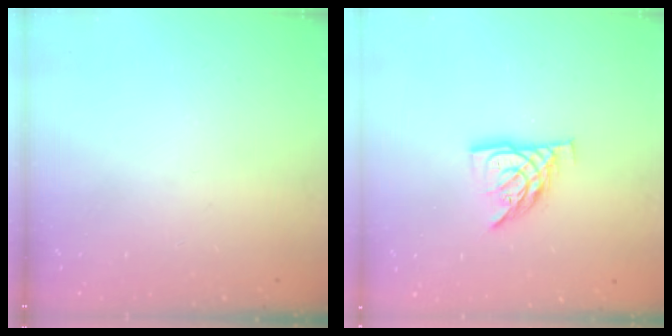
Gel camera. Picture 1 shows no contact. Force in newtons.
{"total": 10.7, "press": 10.6, "slide": 1.0}